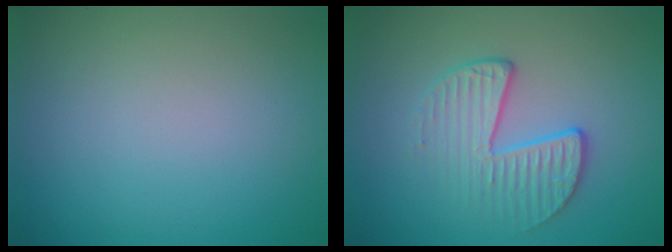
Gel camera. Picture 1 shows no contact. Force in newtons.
{"total": 3.5, "press": 2.9, "slide": 2.0}